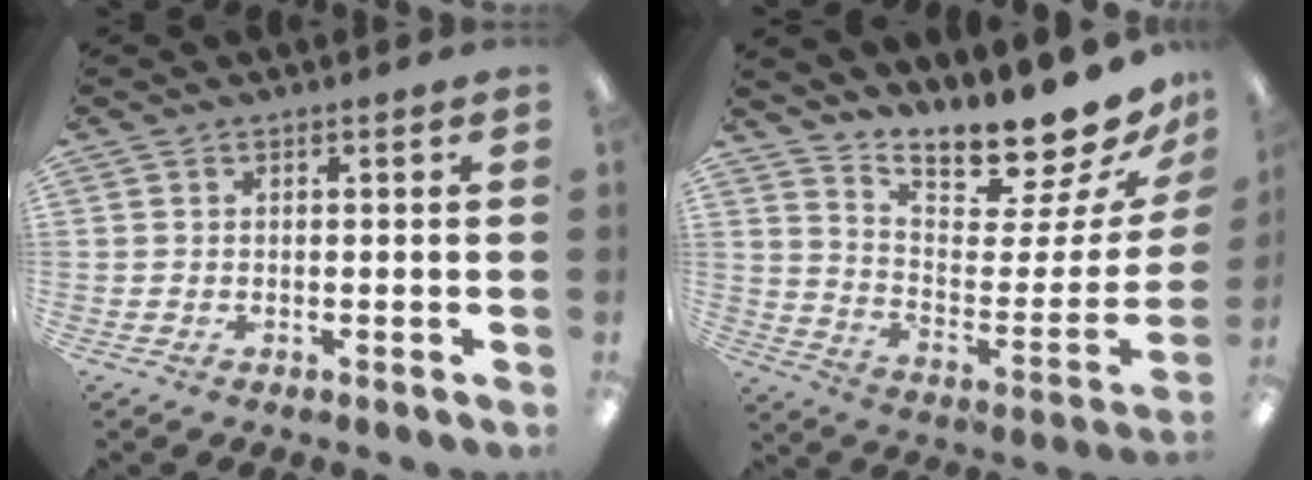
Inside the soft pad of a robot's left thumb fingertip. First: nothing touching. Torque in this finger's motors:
{"motor_torque": [0.33, 0.20, 0.81, -1.96, 0.07]}